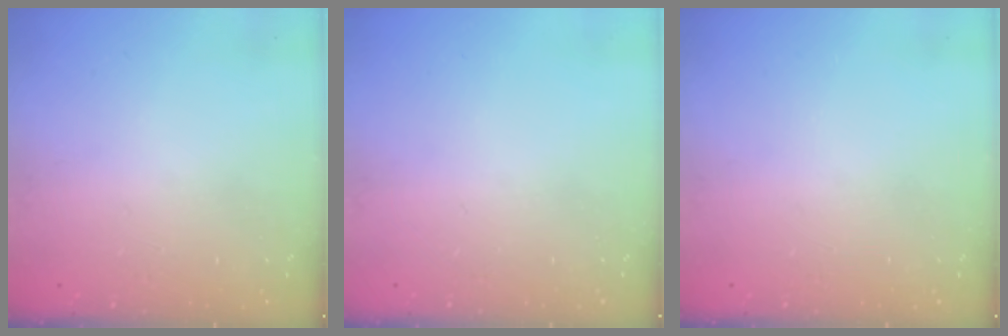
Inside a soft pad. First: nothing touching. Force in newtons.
{"total": 0.0}
{"total": 0.0}